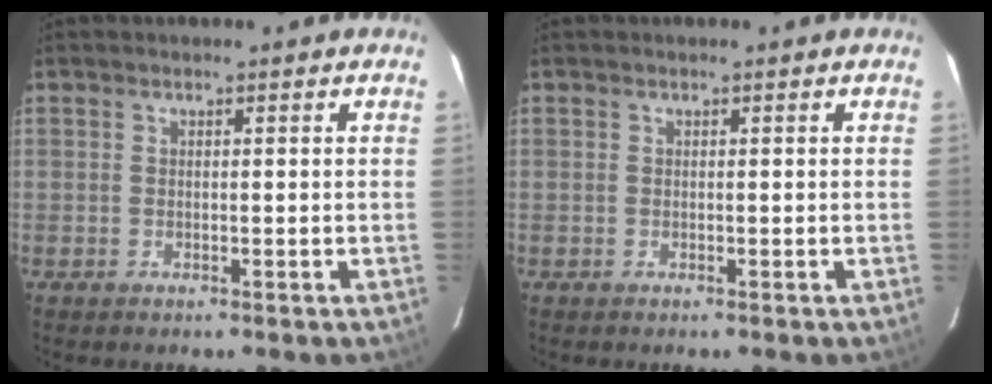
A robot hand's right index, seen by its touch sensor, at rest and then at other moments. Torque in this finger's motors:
{"motor_torque": [0.00, 0.00, 0.01, 0.00]}